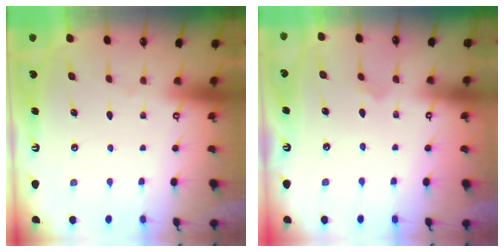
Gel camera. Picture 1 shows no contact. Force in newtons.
{"total": 4.1, "press": 4.1, "slide": 0.3}